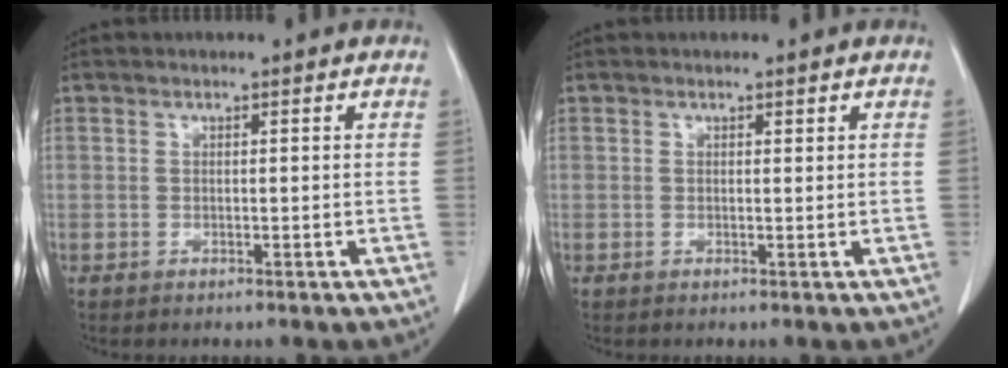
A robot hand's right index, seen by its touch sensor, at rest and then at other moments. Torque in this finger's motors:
{"motor_torque": [-0.42, 0.65, 0.03, 0.00]}